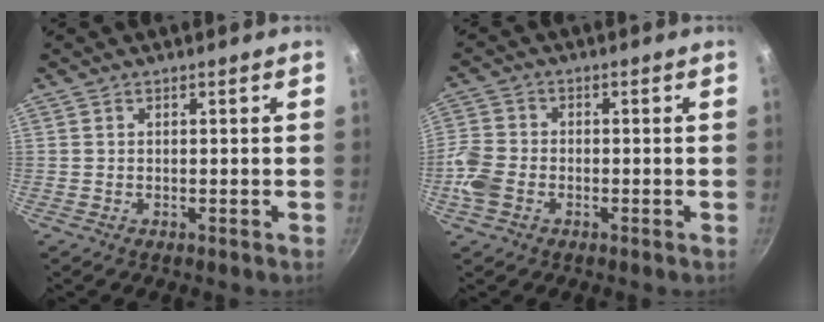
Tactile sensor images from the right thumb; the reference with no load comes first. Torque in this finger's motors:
{"motor_torque": [0.36, 1.45, 0.78, -0.12, 0.08]}